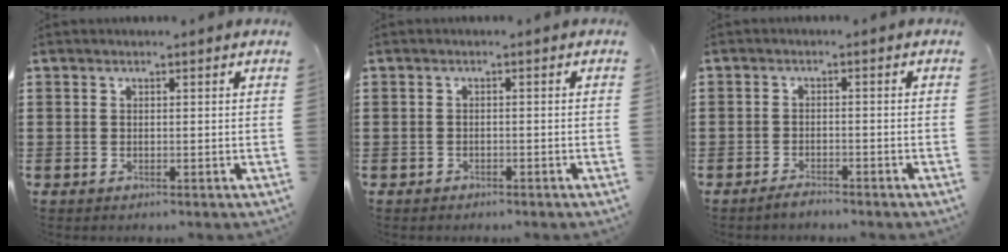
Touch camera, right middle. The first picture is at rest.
{"total": 0.8, "force": [-0.8, 0.3, 0.0], "torque": [-0.003, 0.000, -0.017]}
{"total": 1.8, "force": [-1.7, 0.3, 0.4], "torque": [-0.012, 0.000, -0.033]}